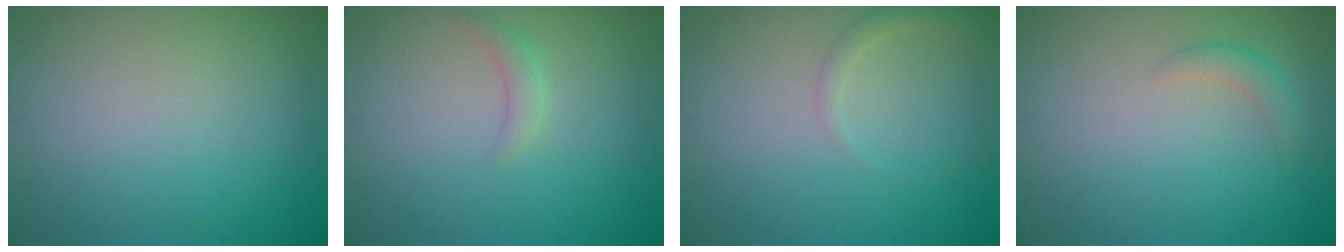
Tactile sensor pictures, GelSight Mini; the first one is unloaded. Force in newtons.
{"total": 1.2, "press": 1.2, "slide": 0.1}
{"total": 1.5, "press": 1.5, "slide": 0.1}
{"total": 1.4, "press": 1.4, "slide": 0.1}